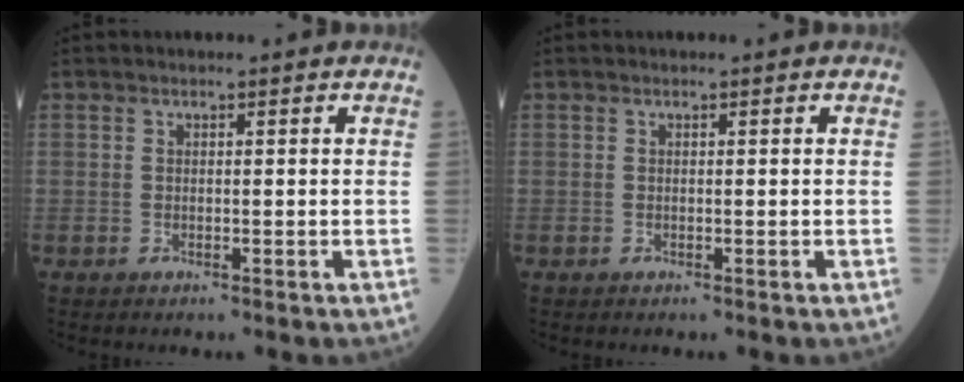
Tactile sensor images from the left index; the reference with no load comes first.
{"total": 0.0}